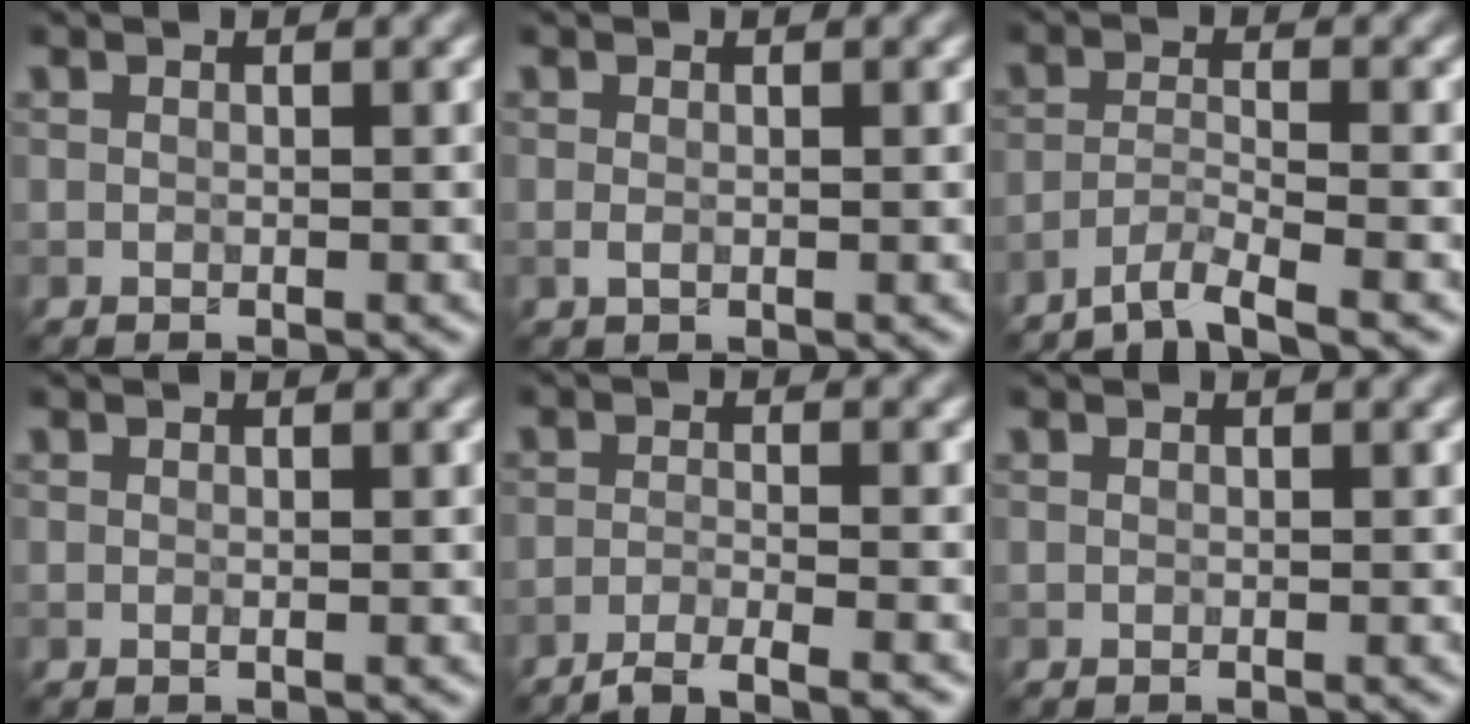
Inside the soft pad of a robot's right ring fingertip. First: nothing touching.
{"total": 0.7, "force": [-0.1, 0.3, 0.6], "torque": [-0.016, -0.002, -0.003]}
{"total": 3.0, "force": [-2.5, 0.2, 1.7], "torque": [-0.027, 0.002, -0.059]}
{"total": 0.0}
{"total": 3.4, "force": [-2.8, 0.4, 1.9], "torque": [-0.030, 0.004, -0.061]}
{"total": 0.0}